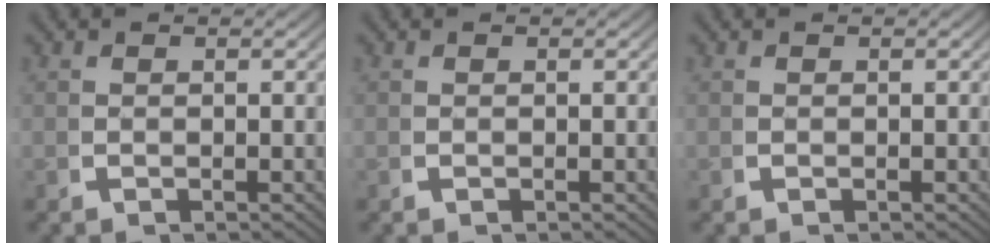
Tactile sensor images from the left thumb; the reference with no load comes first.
{"total": 0.0}
{"total": 0.0}